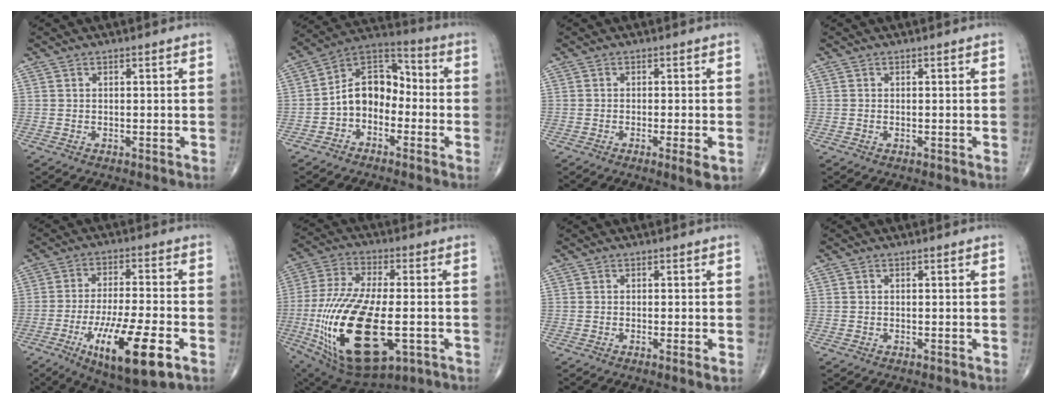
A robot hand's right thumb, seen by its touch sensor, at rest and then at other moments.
{"total": 10.7, "force": [-2.5, 7.7, 6.9], "torque": [-0.089, 0.055, -0.062]}
{"total": 3.6, "force": [-1.3, 0.4, 3.4], "torque": [-0.055, -0.009, -0.023]}
{"total": 0.0}
{"total": 17.1, "force": [-6.9, 4.5, 15.0], "torque": [-0.267, 0.007, -0.105]}
{"total": 26.7, "force": [-6.1, 12.2, 23.0], "torque": [-0.509, -0.018, -0.085]}
{"total": 1.7, "force": [-0.5, 0.0, 1.6], "torque": [-0.034, -0.007, -0.011]}
{"total": 0.0}